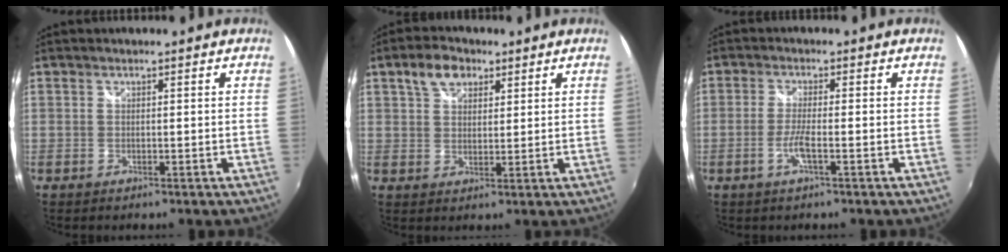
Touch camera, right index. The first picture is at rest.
{"total": 6.1, "force": [3.3, 3.8, 3.4], "torque": [-0.059, 0.019, 0.058]}
{"total": 3.4, "force": [-1.4, -0.1, 3.1], "torque": [-0.067, -0.005, -0.030]}